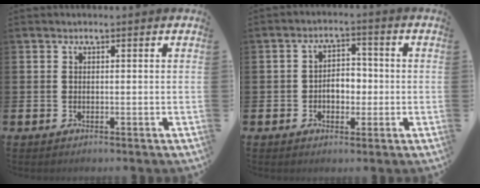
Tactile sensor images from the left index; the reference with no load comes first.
{"total": 3.3, "force": [-0.7, 2.5, 2.0], "torque": [-0.035, 0.007, -0.021]}